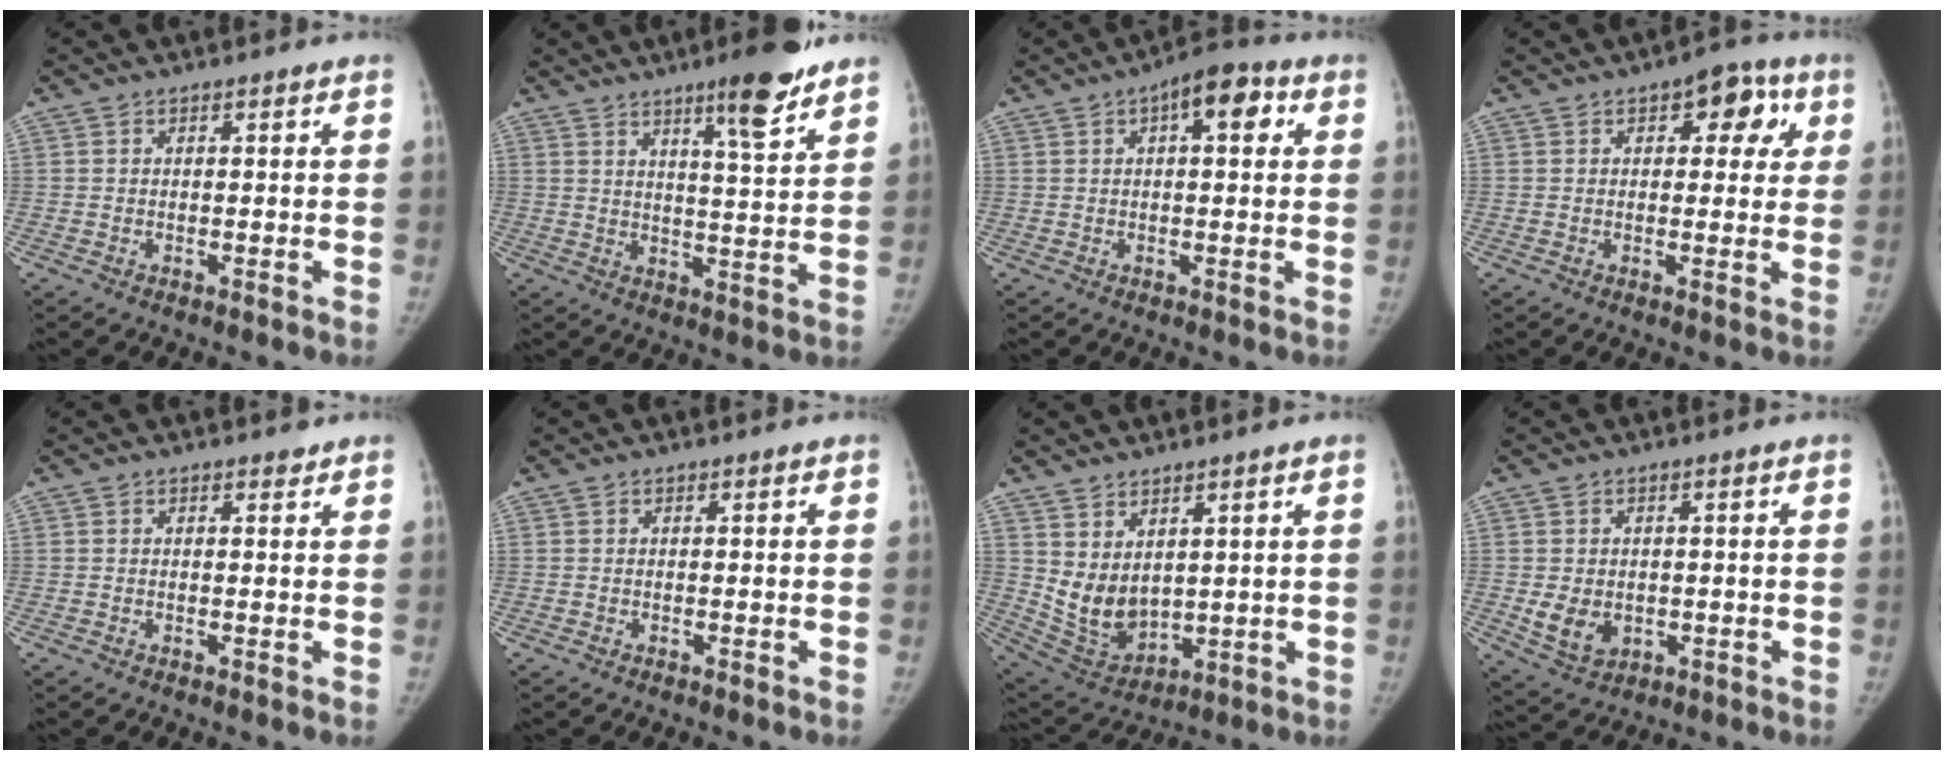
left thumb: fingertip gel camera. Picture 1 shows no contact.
{"total": 10.4, "force": [7.0, 1.5, 7.6], "torque": [-0.100, -0.043, 0.103]}
{"total": 7.9, "force": [2.8, 3.4, 6.6], "torque": [-0.076, 0.014, 0.030]}
{"total": 8.7, "force": [3.3, 4.8, 6.4], "torque": [-0.035, 0.004, 0.031]}
{"total": 0.9, "force": [0.7, 0.5, 0.2], "torque": [0.001, -0.005, 0.007]}
{"total": 0.0}
{"total": 9.3, "force": [3.2, 5.9, 6.5], "torque": [-0.094, -0.028, 0.087]}
{"total": 6.0, "force": [-0.7, 4.7, 3.6], "torque": [-0.051, -0.006, 0.004]}